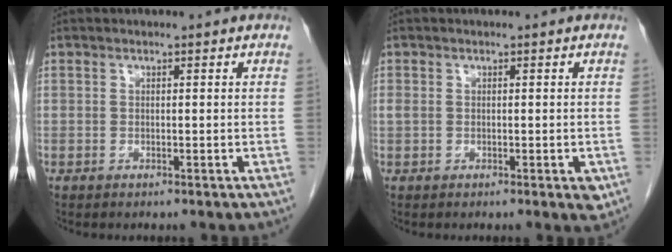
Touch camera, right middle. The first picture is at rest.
{"total": 2.8, "force": [-0.2, 1.4, 2.4], "torque": [-0.041, 0.008, 0.005]}